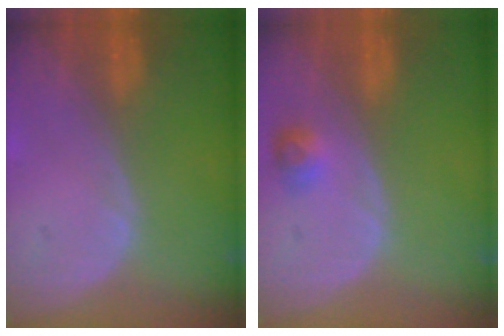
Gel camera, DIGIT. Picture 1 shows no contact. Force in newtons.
{"total": 2.4, "press": 2.2, "slide": 0.9}